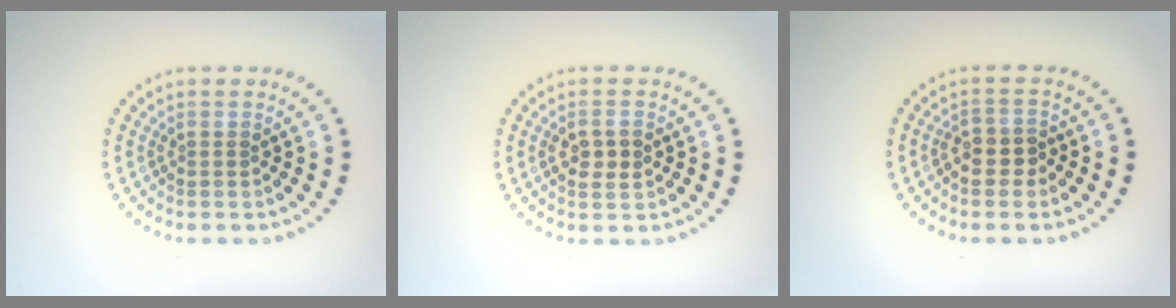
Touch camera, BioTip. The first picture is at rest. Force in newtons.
{"total": 2.1, "press": 2.1, "slide": 0.3}
{"total": 2.5, "press": 2.3, "slide": 1.0}